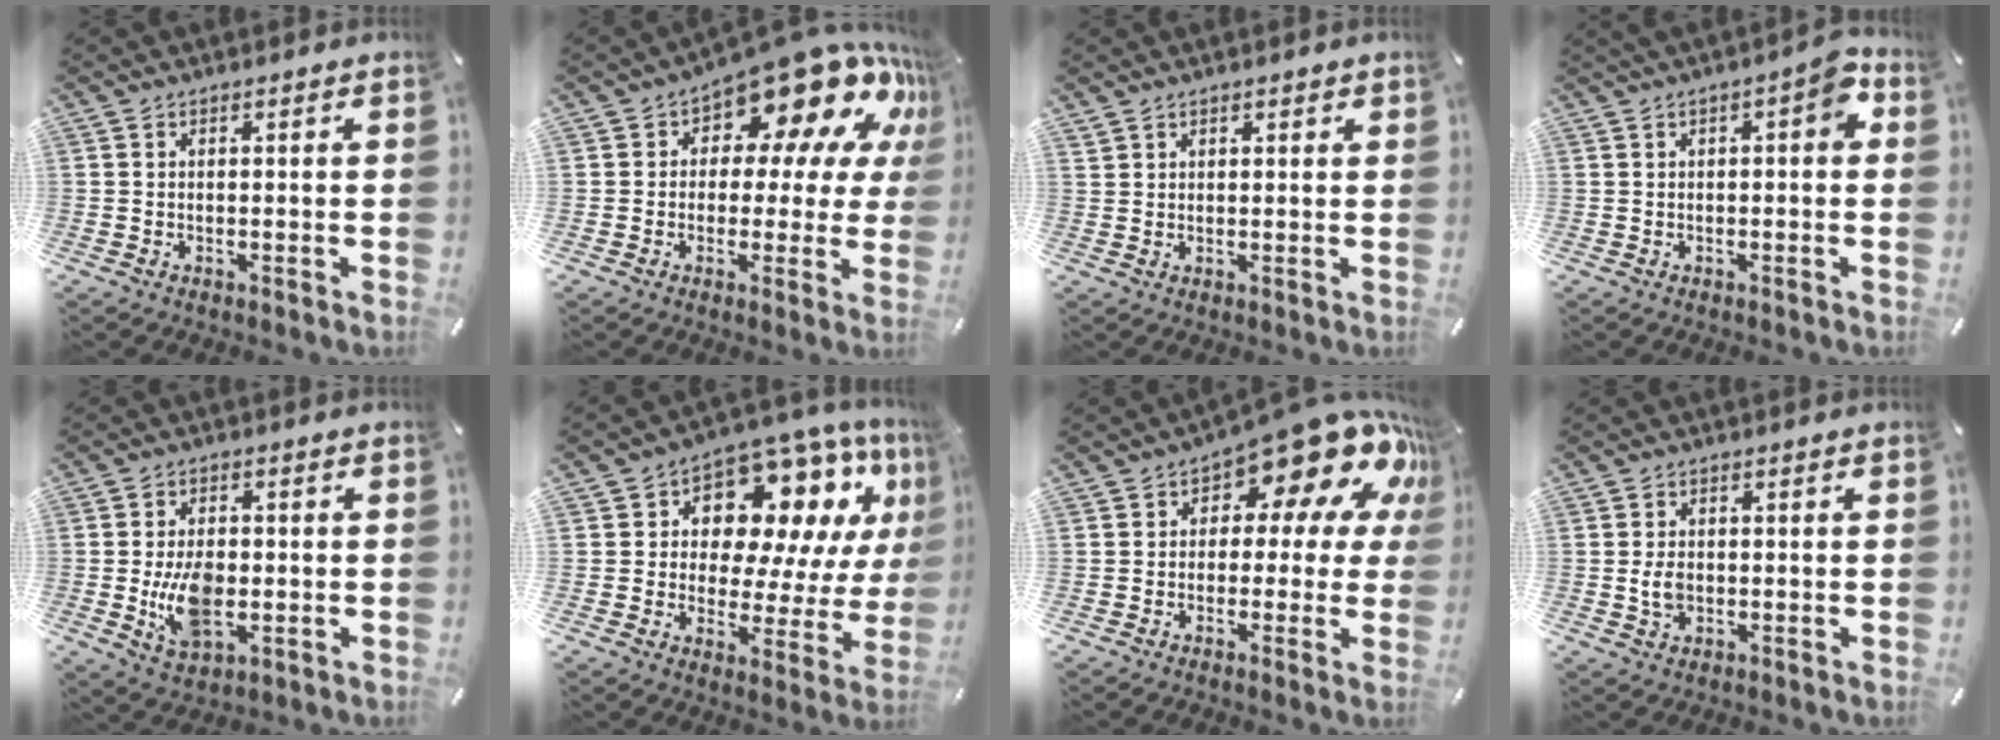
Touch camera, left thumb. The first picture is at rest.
{"total": 16.7, "force": [10.3, 8.3, 10.3], "torque": [-0.146, -0.084, 0.174]}
{"total": 1.7, "force": [1.3, 1.0, 0.3], "torque": [-0.006, -0.002, 0.027]}
{"total": 5.4, "force": [0.9, 2.1, 4.8], "torque": [-0.067, 0.006, 0.010]}
{"total": 10.3, "force": [-1.3, 6.5, 7.9], "torque": [-0.154, -0.005, -0.021]}
{"total": 14.3, "force": [8.3, 8.5, 7.9], "torque": [-0.121, -0.068, 0.143]}
{"total": 16.8, "force": [9.0, 7.8, 11.9], "torque": [-0.158, -0.071, 0.148]}
{"total": 3.6, "force": [-0.2, 2.7, 2.4], "torque": [-0.043, 0.000, -0.006]}